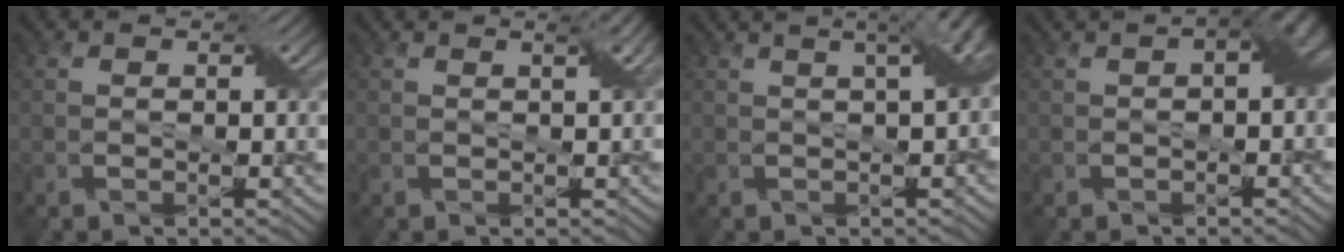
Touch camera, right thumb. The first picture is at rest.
{"total": 1.4, "force": [0.7, 0.0, 1.2], "torque": [-0.023, 0.006, 0.007]}
{"total": 7.2, "force": [1.8, 2.7, 6.4], "torque": [-0.049, 0.045, 0.002]}
{"total": 4.8, "force": [0.2, 2.3, 4.2], "torque": [-0.051, 0.009, 0.008]}